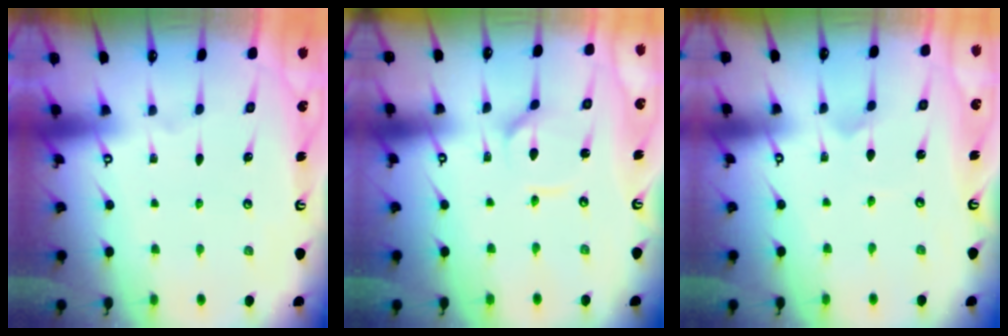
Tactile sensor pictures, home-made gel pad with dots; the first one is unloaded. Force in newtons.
{"total": 2.2, "press": 2.2, "slide": 0.4}
{"total": 1.4, "press": 1.4, "slide": 0.1}